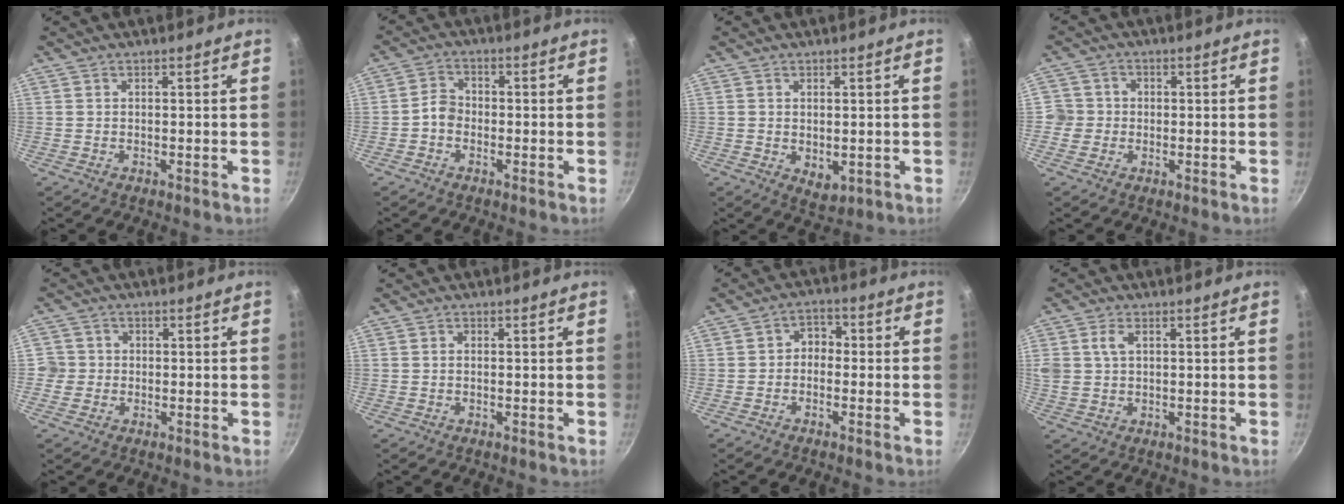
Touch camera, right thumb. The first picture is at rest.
{"total": 3.3, "force": [-1.4, 2.5, 1.6], "torque": [-0.019, 0.024, -0.032]}
{"total": 3.8, "force": [0.0, 2.6, 2.8], "torque": [-0.038, -0.014, 0.004]}
{"total": 4.1, "force": [-0.8, 3.9, 0.9], "torque": [0.014, 0.010, -0.021]}
{"total": 3.5, "force": [-0.6, 3.4, 0.6], "torque": [0.011, 0.011, -0.017]}
{"total": 0.6, "force": [0.0, 0.5, 0.4], "torque": [-0.006, 0.004, 0.000]}
{"total": 3.8, "force": [-0.7, 3.1, 2.2], "torque": [-0.010, 0.019, -0.023]}
{"total": 5.0, "force": [1.6, 3.3, 3.4], "torque": [-0.059, 0.005, 0.029]}